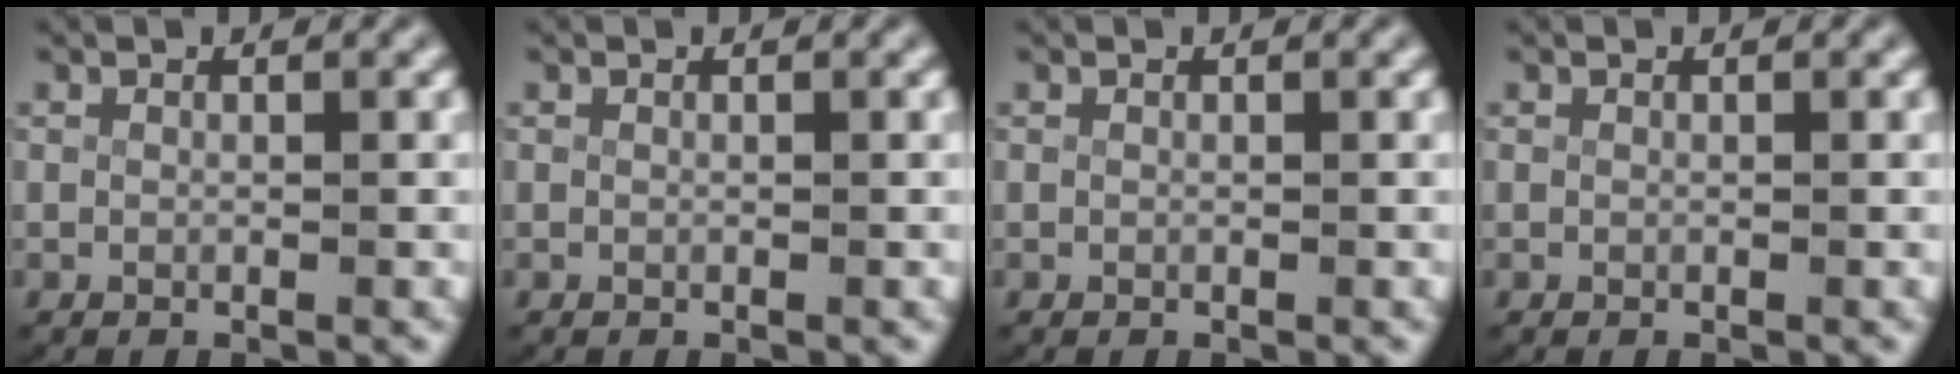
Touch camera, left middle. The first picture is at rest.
{"total": 0.0}
{"total": 0.0}
{"total": 0.0}